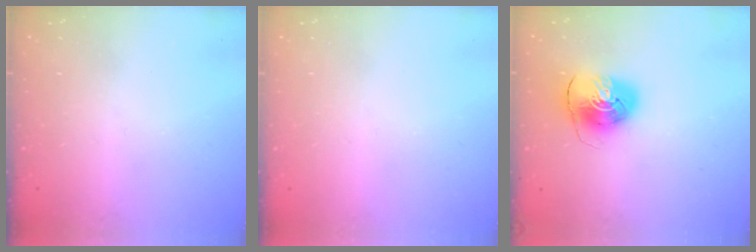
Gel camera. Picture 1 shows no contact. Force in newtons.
{"total": 0.0}
{"total": 9.3, "press": 9.2, "slide": 1.1}